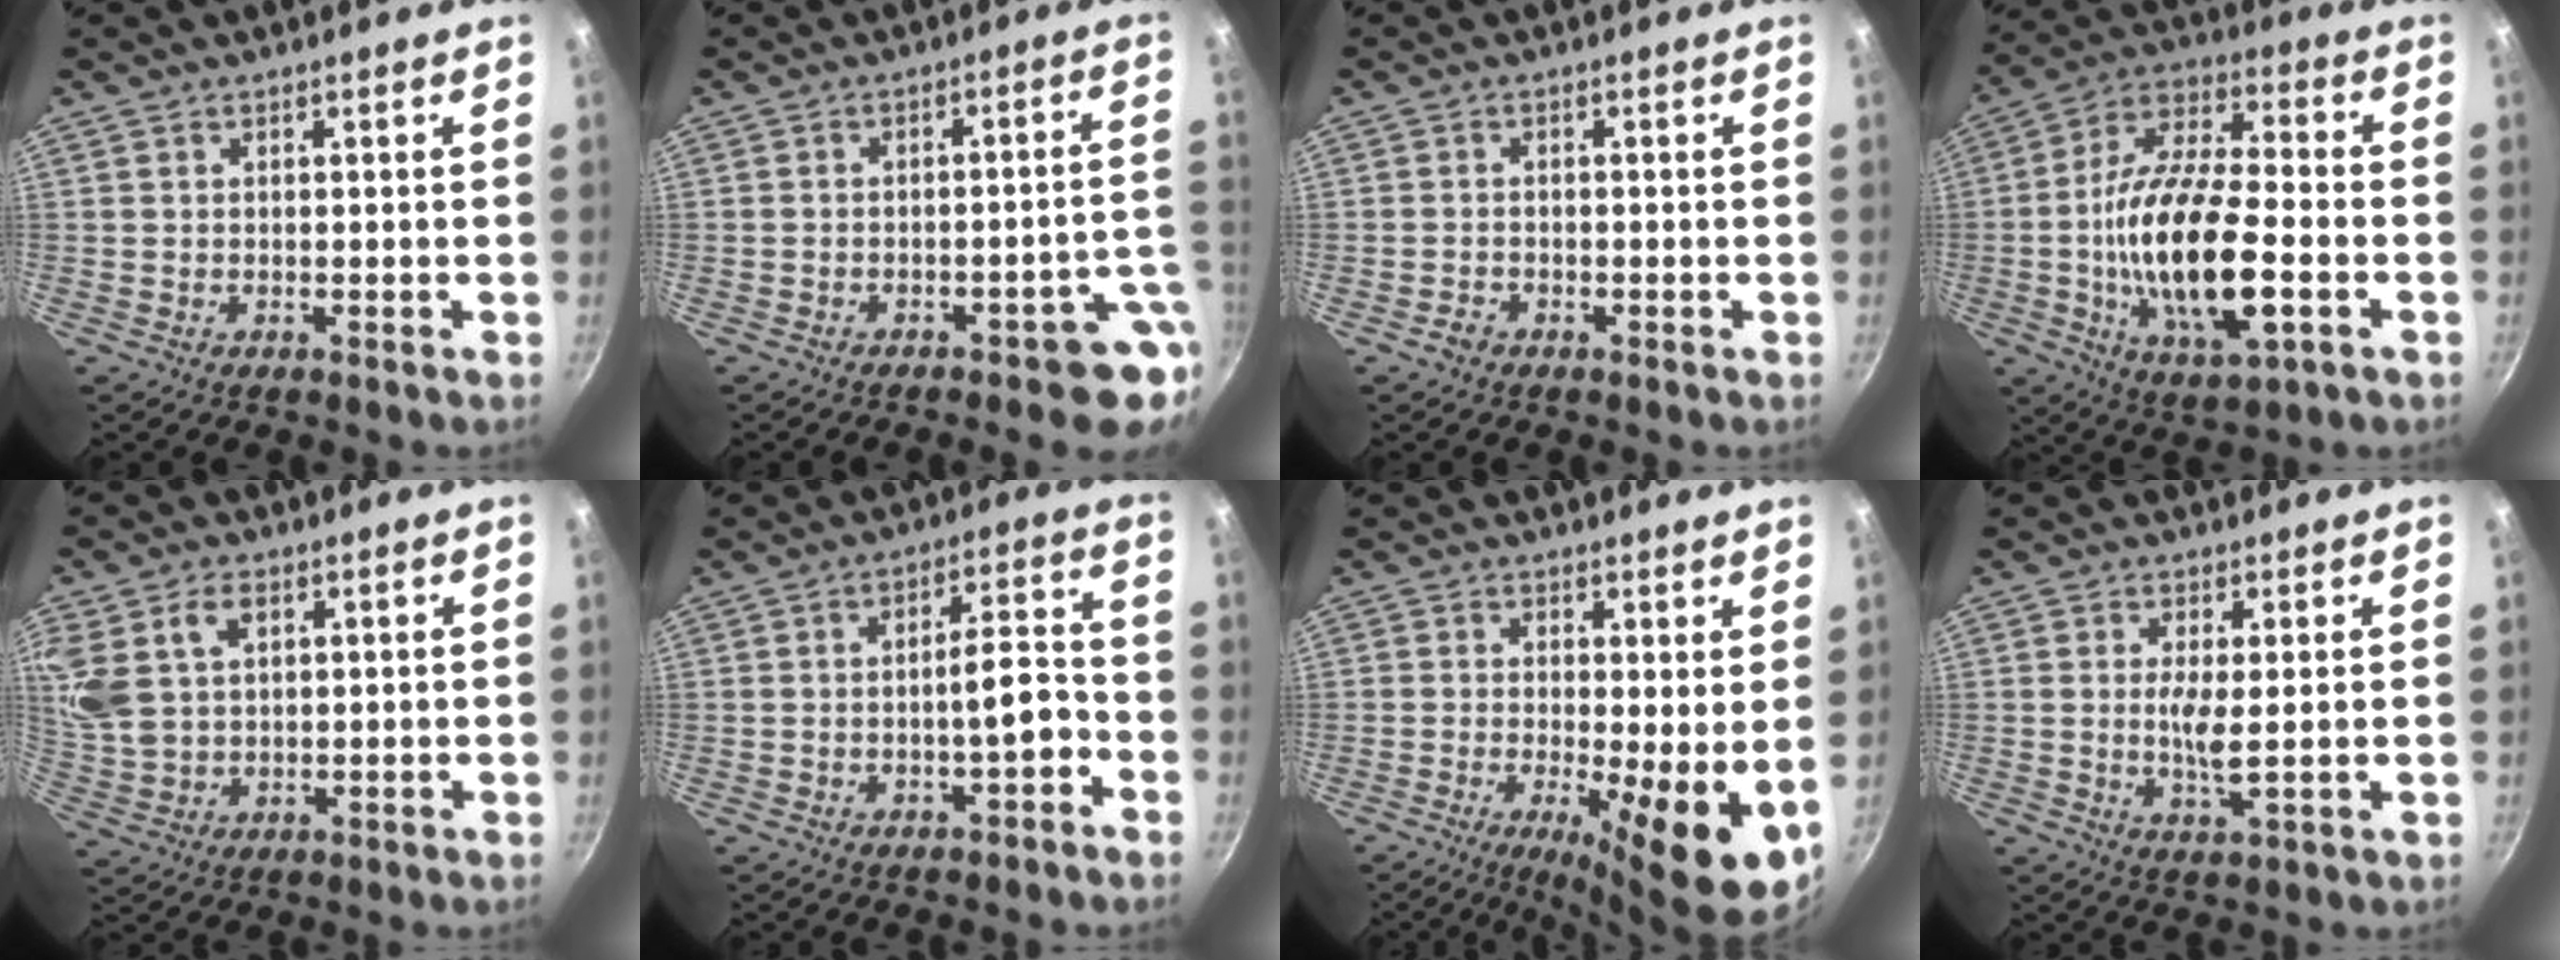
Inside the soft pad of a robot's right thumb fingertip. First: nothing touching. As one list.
[{"total": 8.2, "force": [-3.6, 3.1, 6.7], "torque": [-0.042, 0.045, -0.039]}, {"total": 1.6, "force": [-1.2, 0.9, 0.5], "torque": [-0.011, 0.014, -0.023]}, {"total": 21.4, "force": [-4.3, 8.5, 19.2], "torque": [-0.354, 0.019, -0.085]}, {"total": 11.6, "force": [4.5, 7.9, 7.3], "torque": [-0.145, -0.002, 0.094]}, {"total": 6.5, "force": [-2.8, 1.9, 5.6], "torque": [-0.072, 0.043, -0.038]}, {"total": 10.3, "force": [-1.3, 2.5, 9.9], "torque": [-0.145, -0.011, -0.017]}, {"total": 4.5, "force": [0.4, 0.9, 4.4], "torque": [-0.091, -0.011, 0.008]}]